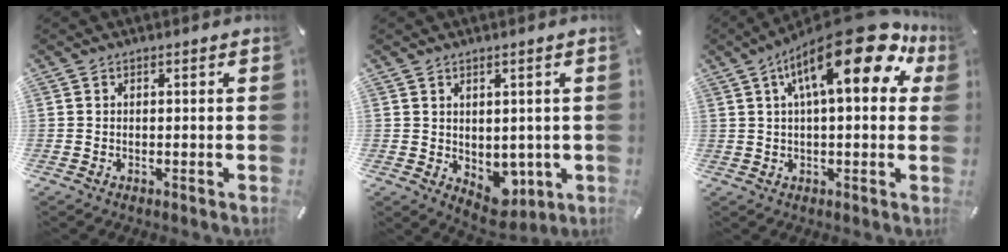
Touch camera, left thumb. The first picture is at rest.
{"total": 5.4, "force": [-0.5, 4.4, 3.2], "torque": [-0.019, 0.001, -0.003]}
{"total": 20.8, "force": [8.5, 7.6, 17.4], "torque": [-0.275, -0.043, 0.126]}